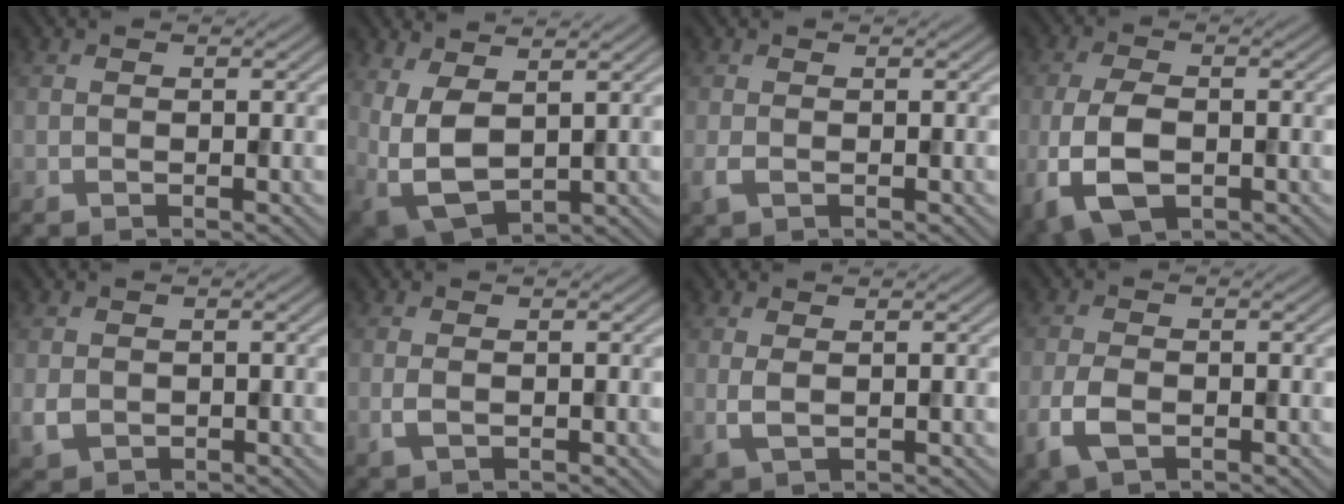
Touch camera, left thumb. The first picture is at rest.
{"total": 8.2, "force": [2.1, 4.4, 6.7], "torque": [-0.181, -0.007, 0.045]}
{"total": 1.3, "force": [-0.2, 0.6, 1.1], "torque": [-0.031, -0.002, -0.006]}
{"total": 7.5, "force": [-2.2, 4.0, 6.0], "torque": [-0.145, -0.013, -0.046]}
{"total": 2.1, "force": [0.1, 1.8, 1.1], "torque": [-0.032, -0.005, 0.004]}
{"total": 1.3, "force": [0.0, 0.6, 1.2], "torque": [-0.029, -0.001, 0.001]}
{"total": 1.9, "force": [0.9, 0.6, 1.6], "torque": [-0.039, -0.002, 0.019]}
{"total": 4.0, "force": [-1.5, 2.2, 3.1], "torque": [-0.075, -0.008, -0.033]}